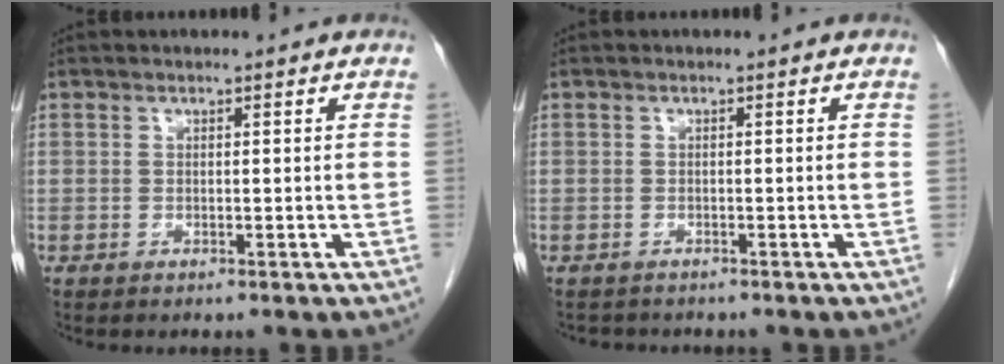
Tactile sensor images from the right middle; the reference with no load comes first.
{"total": 2.0, "force": [-1.8, 0.8, 0.2], "torque": [-0.011, -0.004, -0.026]}